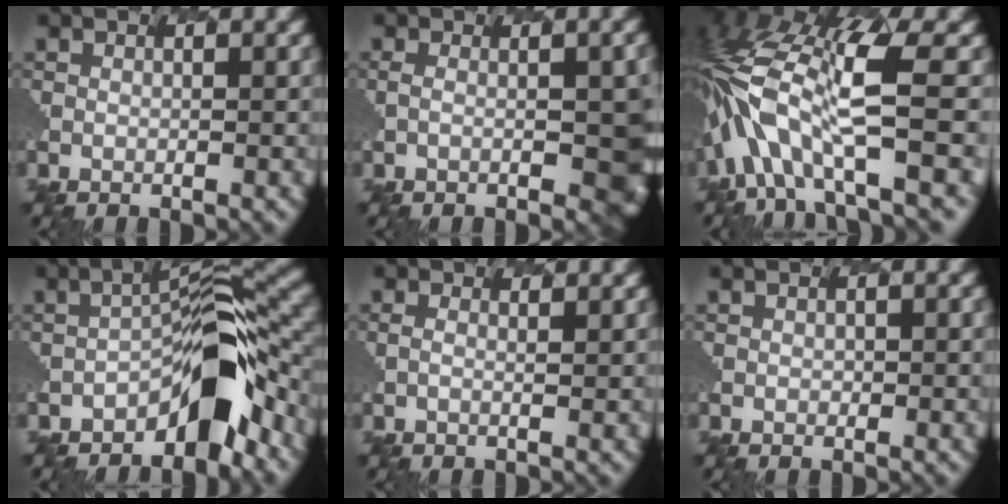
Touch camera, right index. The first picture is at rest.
{"total": 4.8, "force": [-1.2, 2.0, 4.2], "torque": [-0.071, -0.001, -0.015]}
{"total": 9.7, "force": [-1.5, 3.9, 8.8], "torque": [-0.222, 0.019, -0.037]}
{"total": 7.0, "force": [-4.4, 2.7, 4.7], "torque": [-0.065, 0.027, -0.095]}
{"total": 0.8, "force": [0.8, 0.1, 0.0], "torque": [0.009, 0.021, -0.013]}
{"total": 0.8, "force": [0.0, 0.7, 0.4], "torque": [-0.013, -0.003, 0.000]}